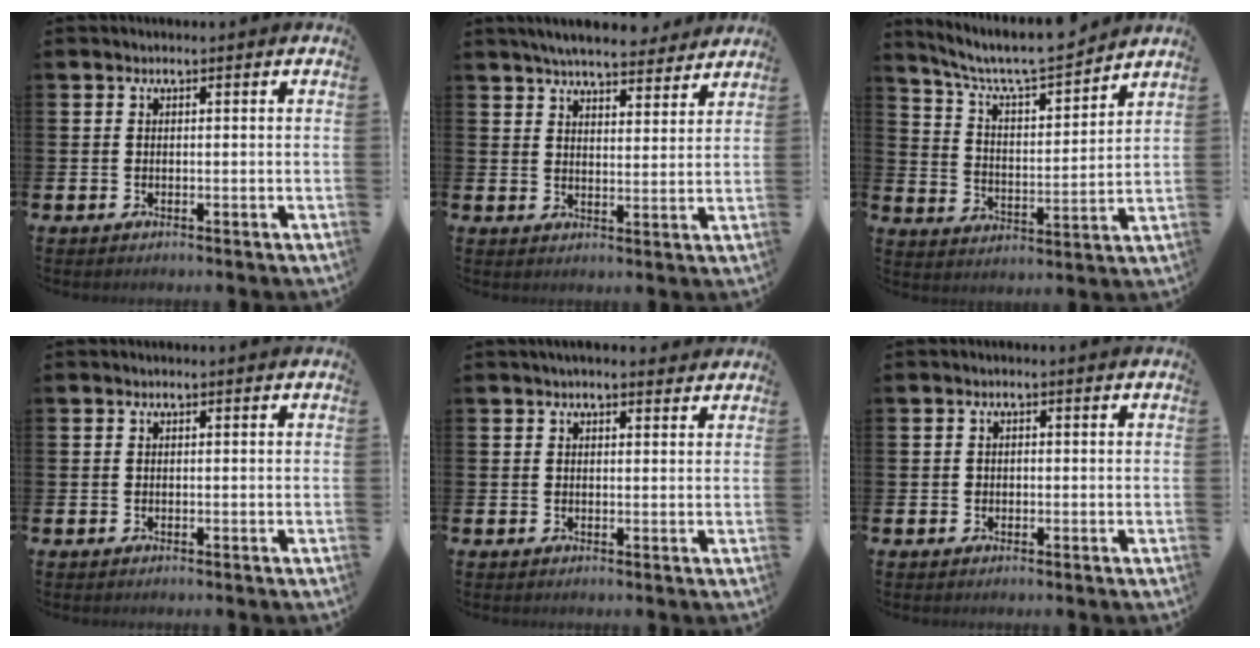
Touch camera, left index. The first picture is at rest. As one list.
[{"total": 6.1, "force": [5.8, 1.0, 1.5], "torque": [-0.038, -0.031, 0.103]}, {"total": 8.4, "force": [7.8, 1.5, 2.8], "torque": [-0.085, -0.058, 0.134]}, {"total": 0.0}, {"total": 2.1, "force": [2.0, 0.5, 0.5], "torque": [-0.005, -0.005, 0.035]}, {"total": 0.8, "force": [-0.1, 0.7, 0.3], "torque": [-0.005, 0.006, -0.005]}]